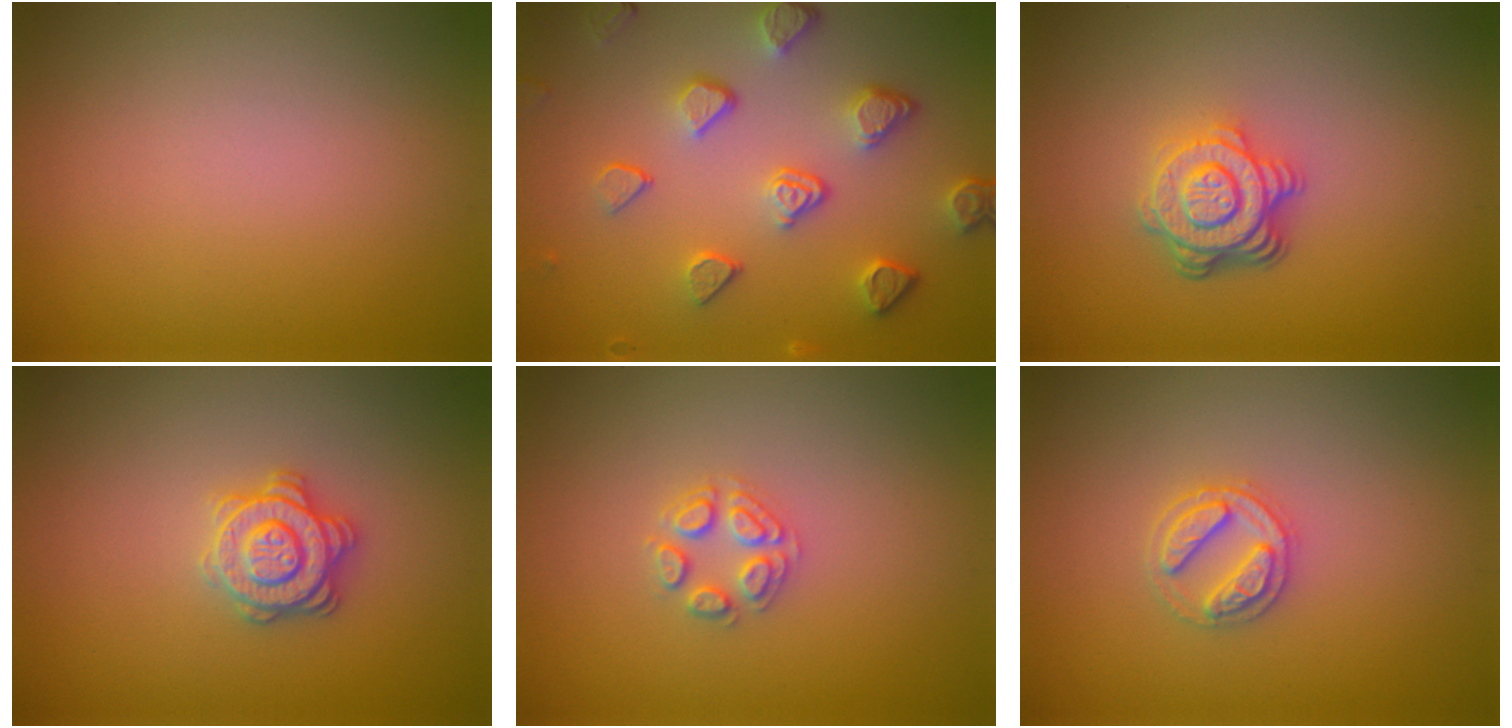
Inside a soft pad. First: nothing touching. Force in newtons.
{"total": 4.9, "press": 3.7, "slide": 3.1}
{"total": 4.6, "press": 3.3, "slide": 3.1}
{"total": 2.9, "press": 2.9, "slide": 0.4}
{"total": 2.2, "press": 2.2, "slide": 0.2}
{"total": 2.6, "press": 2.5, "slide": 0.5}